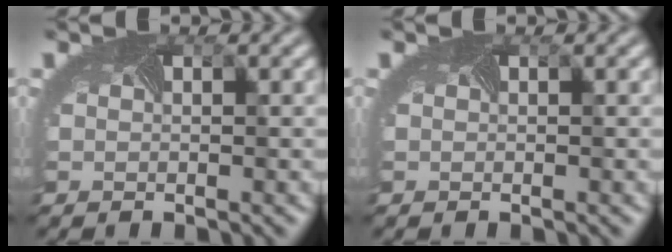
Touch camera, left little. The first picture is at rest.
{"total": 0.0}